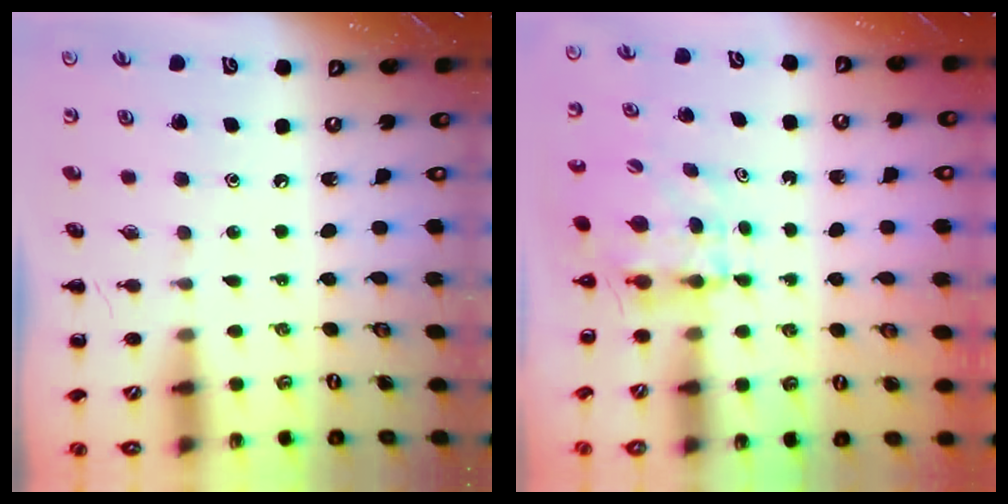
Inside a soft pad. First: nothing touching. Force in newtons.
{"total": 3.9, "press": 3.9, "slide": 0.1}